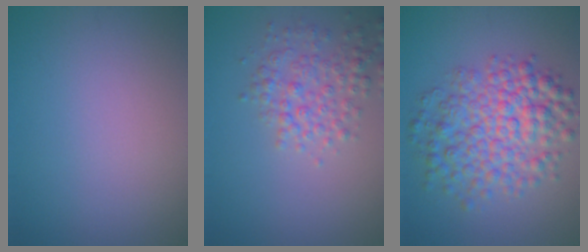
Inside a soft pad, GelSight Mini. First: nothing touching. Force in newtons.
{"total": 3.1, "press": 3.1, "slide": 0.1}
{"total": 7.0, "press": 7.0, "slide": 0.2}